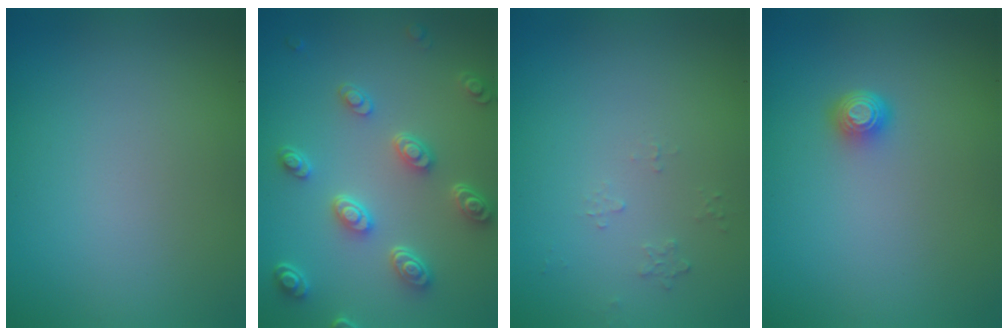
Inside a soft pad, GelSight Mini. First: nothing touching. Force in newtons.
{"total": 4.6, "press": 3.6, "slide": 2.8}
{"total": 0.6, "press": 0.4, "slide": 0.5}
{"total": 1.6, "press": 1.2, "slide": 1.2}